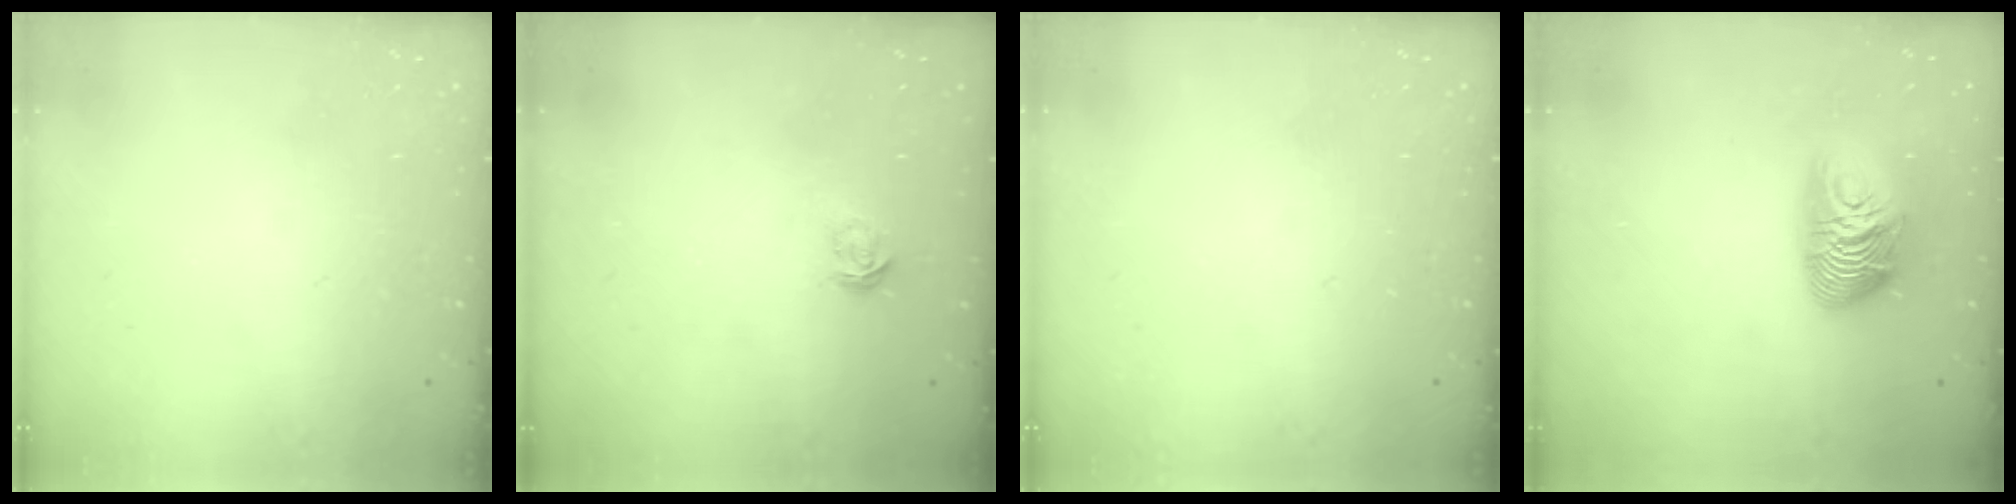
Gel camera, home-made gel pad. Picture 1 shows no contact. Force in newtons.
{"total": 1.8, "press": 1.7, "slide": 0.2}
{"total": 0.0}
{"total": 12.1, "press": 12.0, "slide": 1.1}